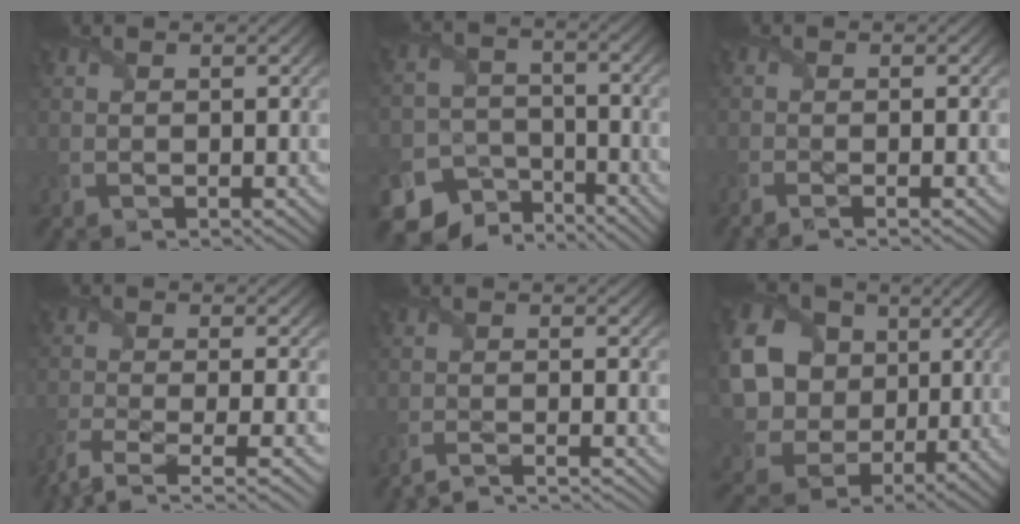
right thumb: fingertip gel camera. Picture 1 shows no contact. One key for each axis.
{"total": 10.9, "fx": -8.5, "fy": 6.3, "fz": 2.4, "tx": -0.069, "ty": -0.037, "tz": -0.131}
{"total": 2.1, "fx": -1.4, "fy": -0.3, "fz": 1.6, "tx": -0.032, "ty": -0.004, "tz": -0.030}
{"total": 6.1, "fx": -4.7, "fy": 0.8, "fz": 3.8, "tx": -0.079, "ty": -0.014, "tz": -0.092}
{"total": 4.6, "fx": -4.3, "fy": -0.4, "fz": 1.6, "tx": -0.023, "ty": -0.001, "tz": -0.085}
{"total": 15.6, "fx": 3.0, "fy": 13.4, "fz": 7.4, "tx": -0.268, "ty": 0.025, "tz": 0.073}